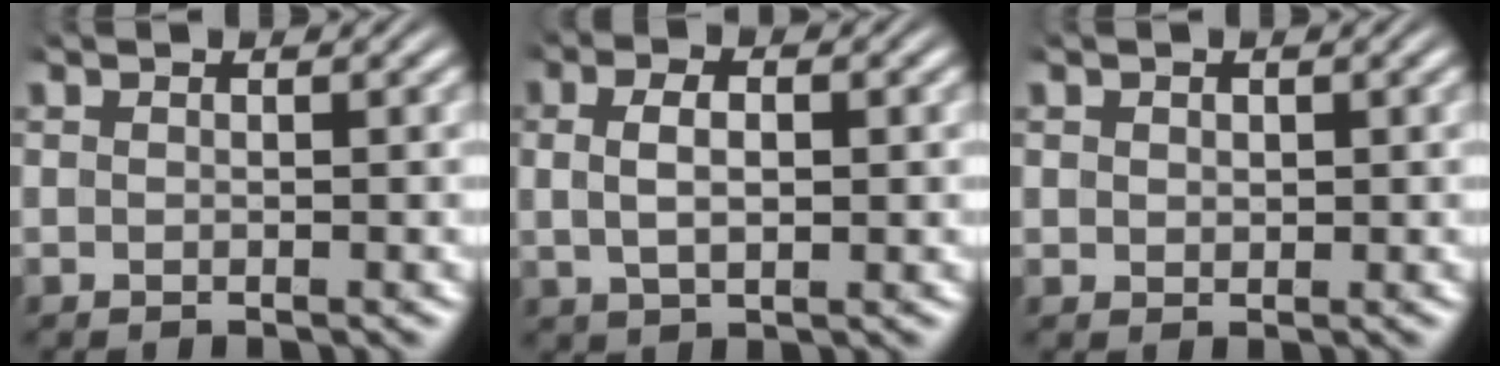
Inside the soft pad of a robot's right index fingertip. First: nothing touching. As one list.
[{"total": 3.5, "force": [0.4, 1.9, 2.9], "torque": [-0.053, -0.001, 0.012]}, {"total": 0.6, "force": [0.4, 0.4, 0.3], "torque": [-0.008, -0.007, 0.016]}]